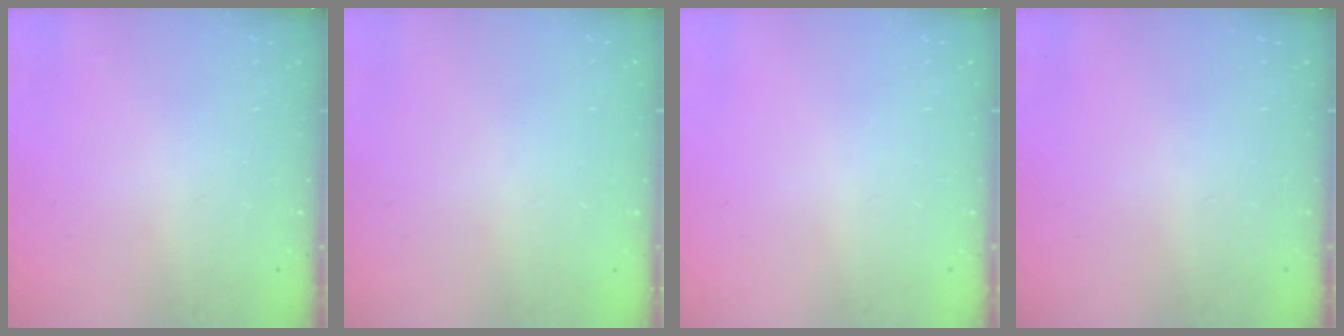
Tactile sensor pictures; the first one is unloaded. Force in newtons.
{"total": 0.0}
{"total": 0.0}
{"total": 0.0}